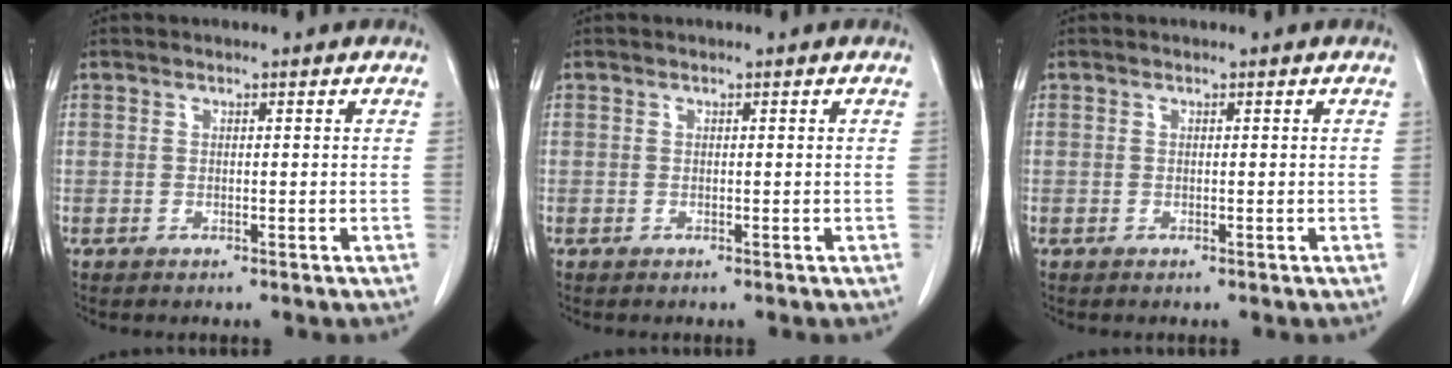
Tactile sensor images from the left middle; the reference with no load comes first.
{"total": 0.0}
{"total": 0.0}